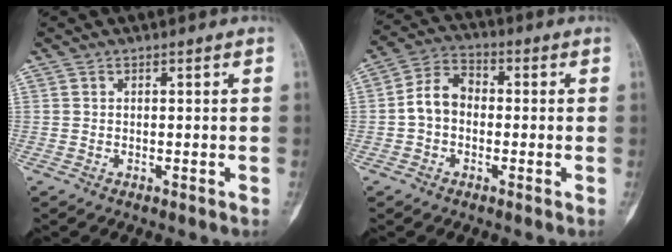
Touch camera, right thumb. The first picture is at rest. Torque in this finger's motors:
{"motor_torque": [1.31, 1.19, 0.98, -0.31, 0.05]}